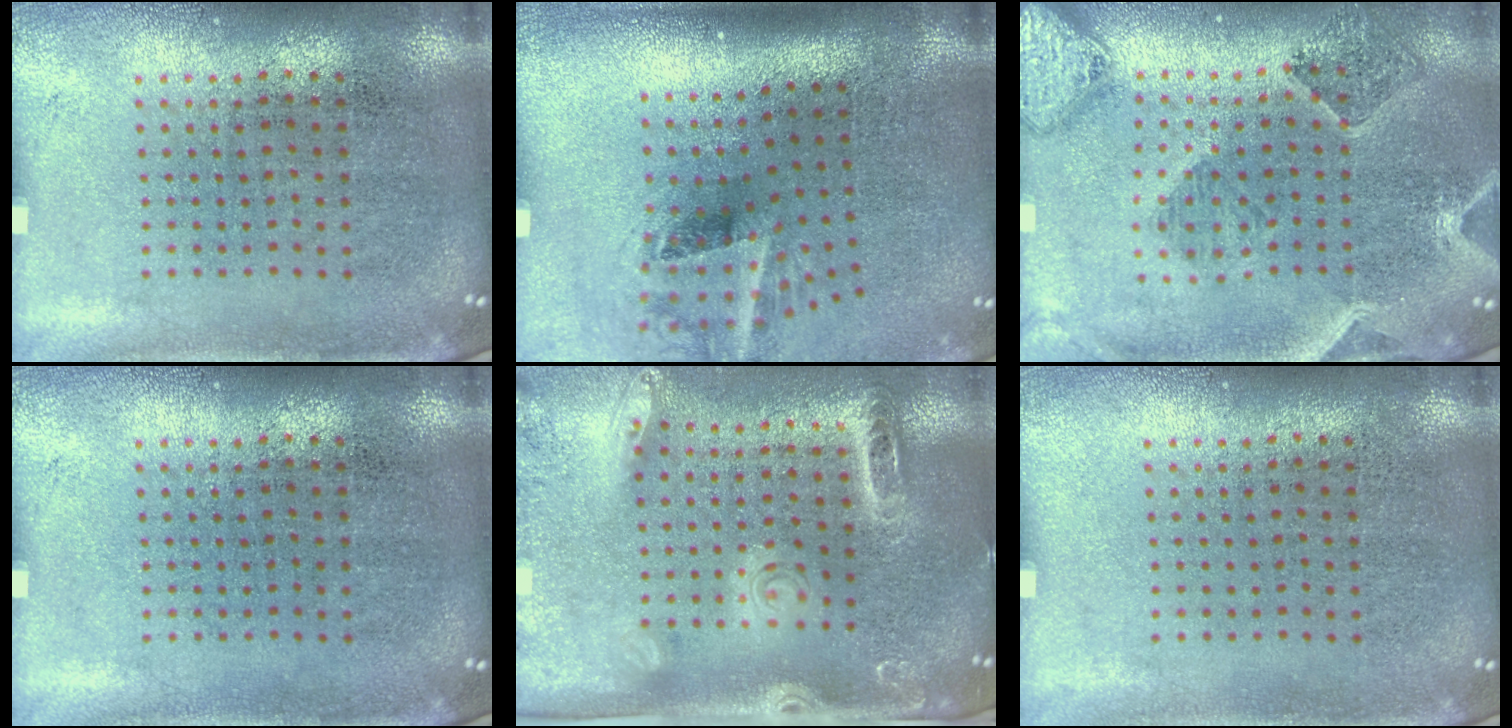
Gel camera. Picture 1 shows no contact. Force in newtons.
{"total": 1.9, "press": 1.2, "slide": 1.4}
{"total": 1.5, "press": 1.5, "slide": 0.4}
{"total": 0.0}
{"total": 2.6, "press": 2.0, "slide": 1.6}
{"total": 0.0}